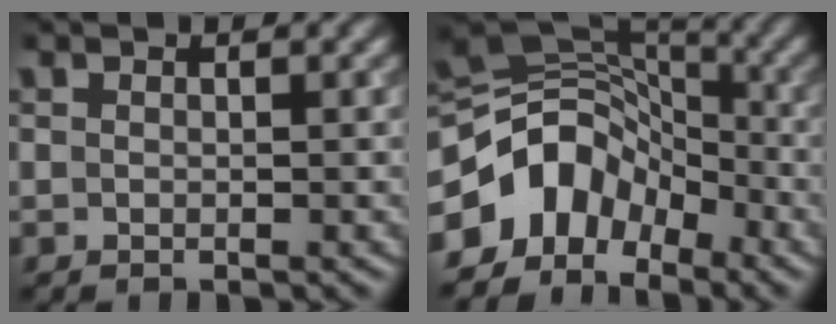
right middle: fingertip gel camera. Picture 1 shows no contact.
{"total": 8.3, "force": [-4.1, 6.0, 4.1], "torque": [-0.066, 0.015, -0.093]}